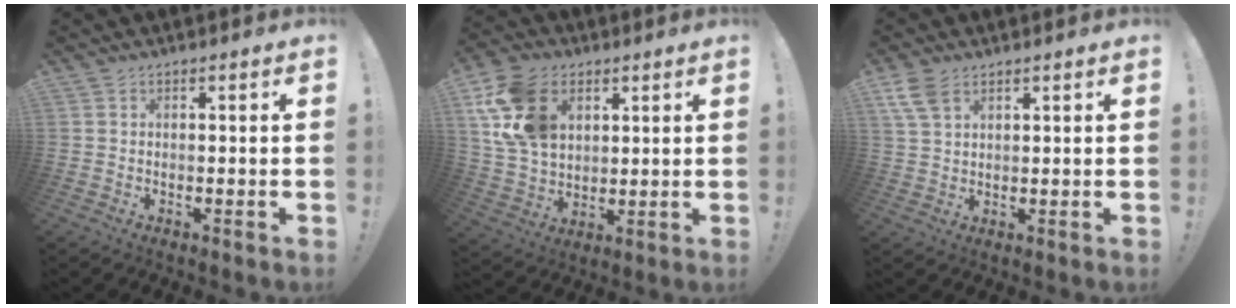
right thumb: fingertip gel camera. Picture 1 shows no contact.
{"total": 16.9, "force": [6.4, 12.3, 9.6], "torque": [-0.180, -0.019, 0.128]}
{"total": 6.3, "force": [3.7, 3.4, 3.8], "torque": [-0.070, -0.009, 0.074]}